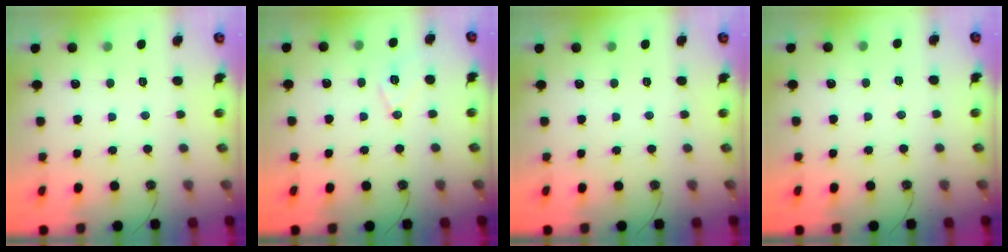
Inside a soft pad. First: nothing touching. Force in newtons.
{"total": 8.6, "press": 7.9, "slide": 3.5}
{"total": 0.0}
{"total": 3.9, "press": 2.3, "slide": 3.2}